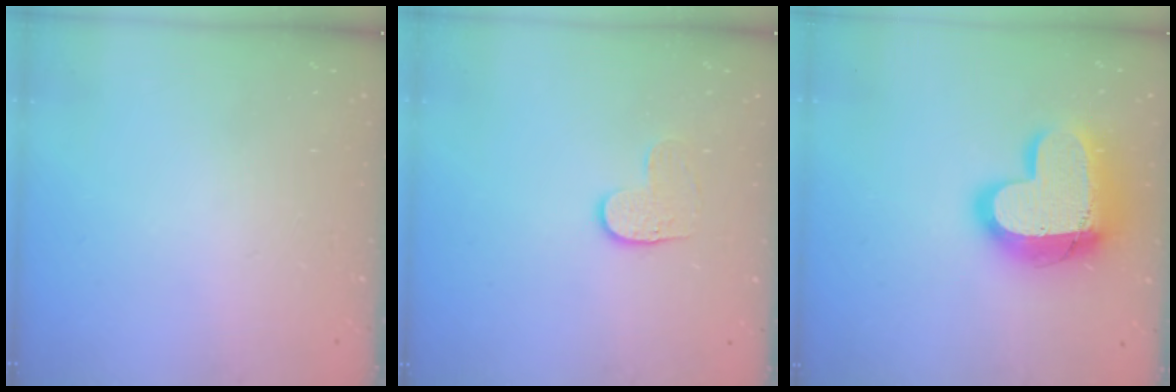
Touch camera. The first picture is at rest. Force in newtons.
{"total": 4.0, "press": 4.0, "slide": 0.4}
{"total": 18.9, "press": 18.8, "slide": 1.5}